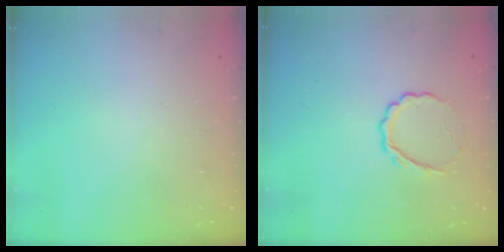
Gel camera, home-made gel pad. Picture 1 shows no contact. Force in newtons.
{"total": 4.8, "press": 4.6, "slide": 1.0}